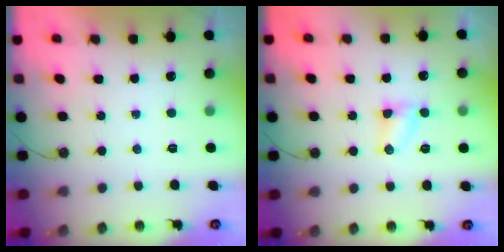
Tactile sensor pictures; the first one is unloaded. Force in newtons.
{"total": 3.6, "press": 3.5, "slide": 0.4}